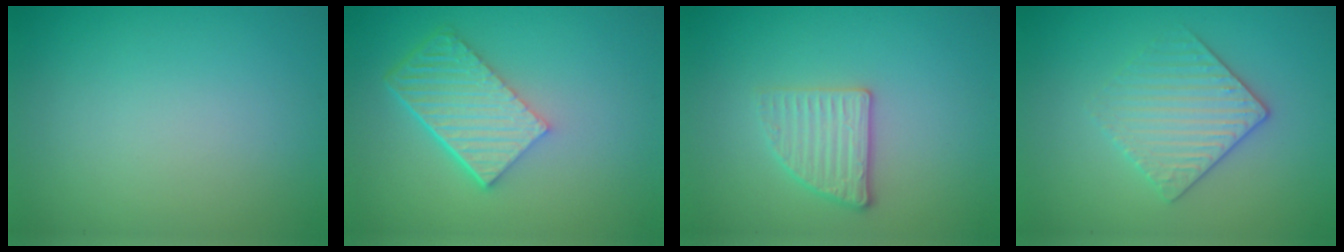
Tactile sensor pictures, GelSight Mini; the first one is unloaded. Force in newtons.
{"total": 6.1, "press": 4.2, "slide": 4.4}
{"total": 2.7, "press": 2.5, "slide": 1.0}
{"total": 3.4, "press": 3.2, "slide": 1.3}